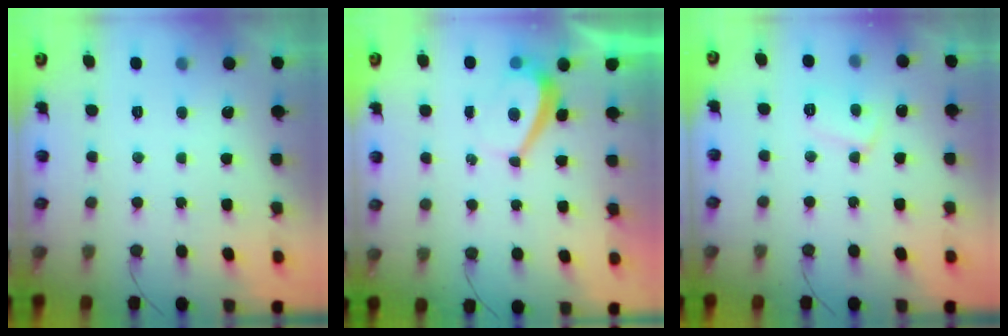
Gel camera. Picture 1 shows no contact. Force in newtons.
{"total": 2.7, "press": 2.6, "slide": 0.7}
{"total": 6.6, "press": 6.6, "slide": 0.5}